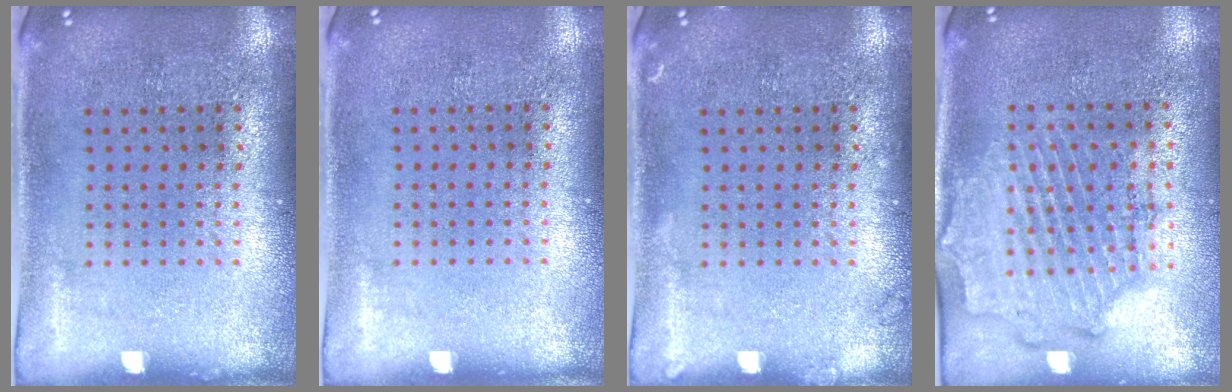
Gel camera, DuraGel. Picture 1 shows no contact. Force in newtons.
{"total": 0.0}
{"total": 0.7, "press": 0.7, "slide": 0.1}
{"total": 1.9, "press": 1.7, "slide": 0.7}